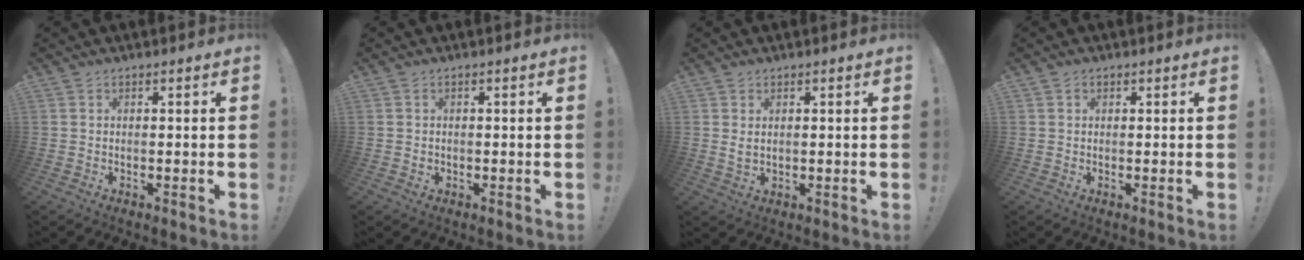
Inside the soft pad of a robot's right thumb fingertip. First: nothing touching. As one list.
[{"total": 0.7, "force": [0.0, 0.7, 0.1], "torque": [0.006, 0.000, -0.003]}, {"total": 2.6, "force": [1.3, 1.2, 1.9], "torque": [-0.026, -0.006, 0.021]}, {"total": 0.8, "force": [0.4, 0.6, 0.0], "torque": [0.004, 0.000, 0.006]}]